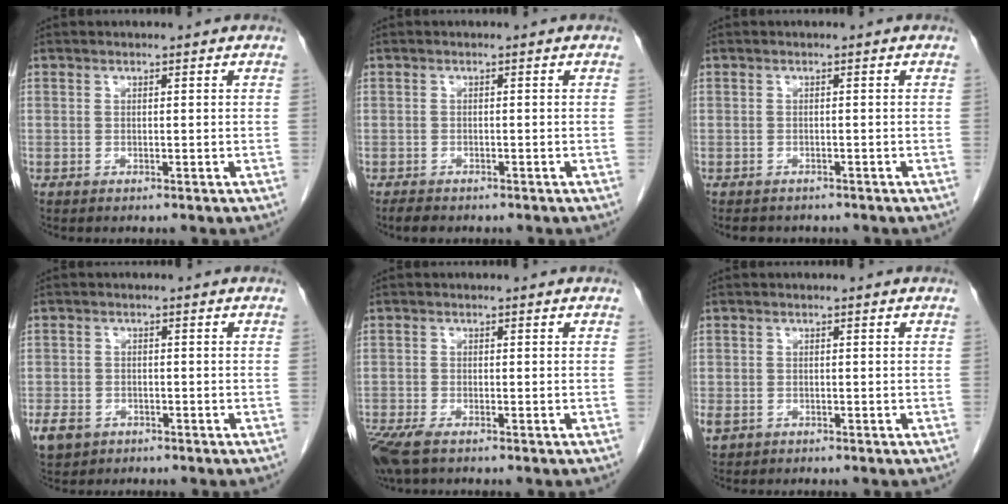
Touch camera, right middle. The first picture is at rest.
{"total": 1.8, "force": [-1.5, 0.8, 0.7], "torque": [-0.019, -0.004, -0.022]}
{"total": 3.9, "force": [-3.4, 1.7, 1.0], "torque": [-0.015, -0.002, -0.041]}
{"total": 7.2, "force": [-3.9, 5.5, 2.6], "torque": [-0.070, -0.003, -0.057]}
{"total": 5.6, "force": [-3.9, 1.7, 3.6], "torque": [-0.075, -0.017, -0.070]}
{"total": 1.9, "force": [-0.8, 1.5, 0.9], "torque": [-0.023, 0.000, -0.005]}